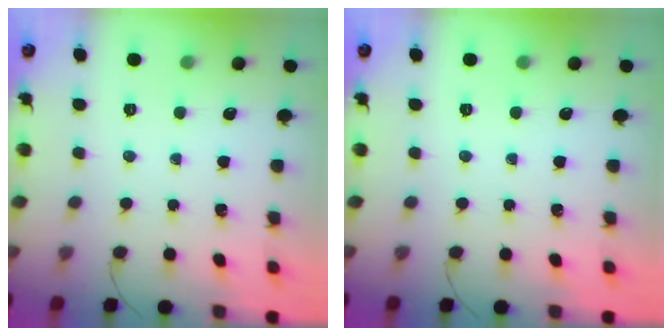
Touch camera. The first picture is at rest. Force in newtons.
{"total": 0.0}